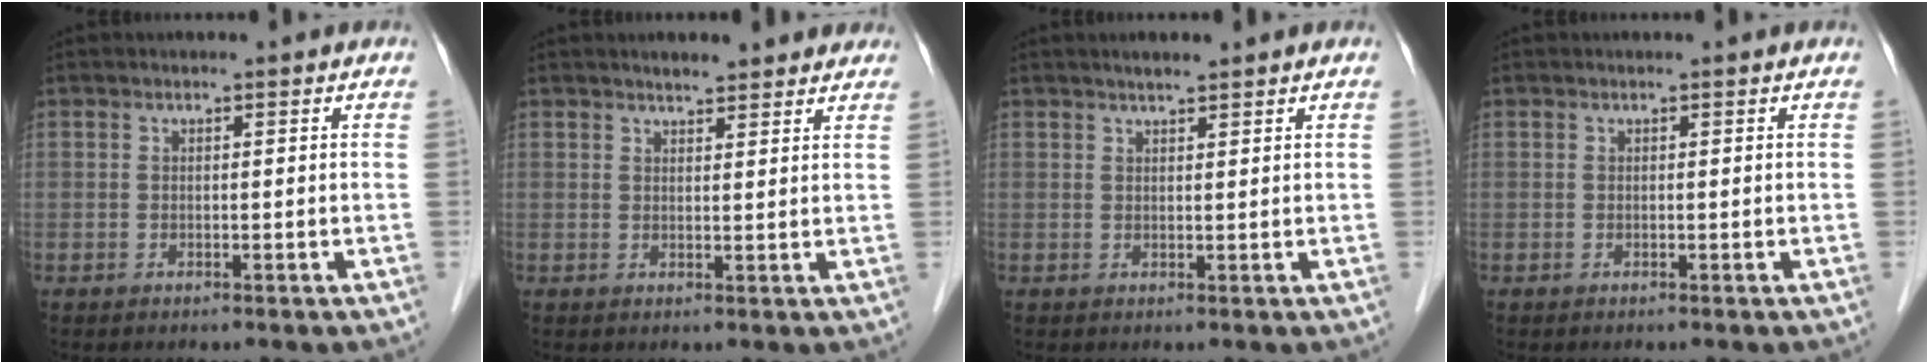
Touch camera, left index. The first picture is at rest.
{"total": 5.0, "force": [4.4, 1.2, 2.0], "torque": [-0.025, 0.018, 0.055]}
{"total": 2.2, "force": [1.8, 0.2, 1.2], "torque": [-0.024, 0.008, 0.030]}
{"total": 0.0}